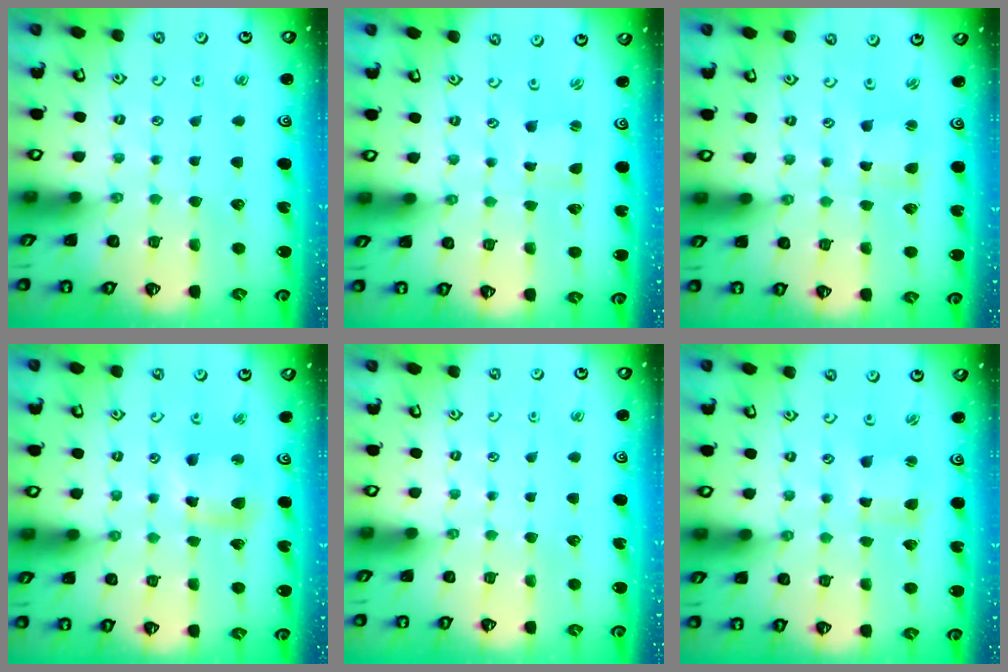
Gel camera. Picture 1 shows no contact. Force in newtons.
{"total": 0.8, "press": 0.8, "slide": 0.0}
{"total": 1.4, "press": 1.4, "slide": 0.2}
{"total": 9.2, "press": 9.1, "slide": 1.0}
{"total": 0.0}
{"total": 2.6, "press": 2.5, "slide": 0.3}